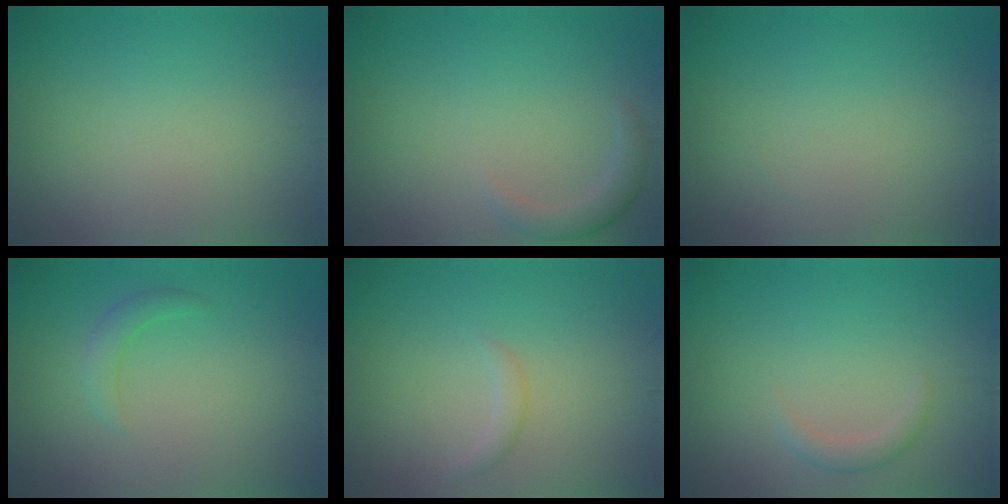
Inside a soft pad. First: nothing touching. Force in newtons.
{"total": 1.9, "press": 1.9, "slide": 0.3}
{"total": 0.0}
{"total": 1.6, "press": 1.6, "slide": 0.2}
{"total": 1.0, "press": 1.0, "slide": 0.1}
{"total": 1.4, "press": 1.4, "slide": 0.1}